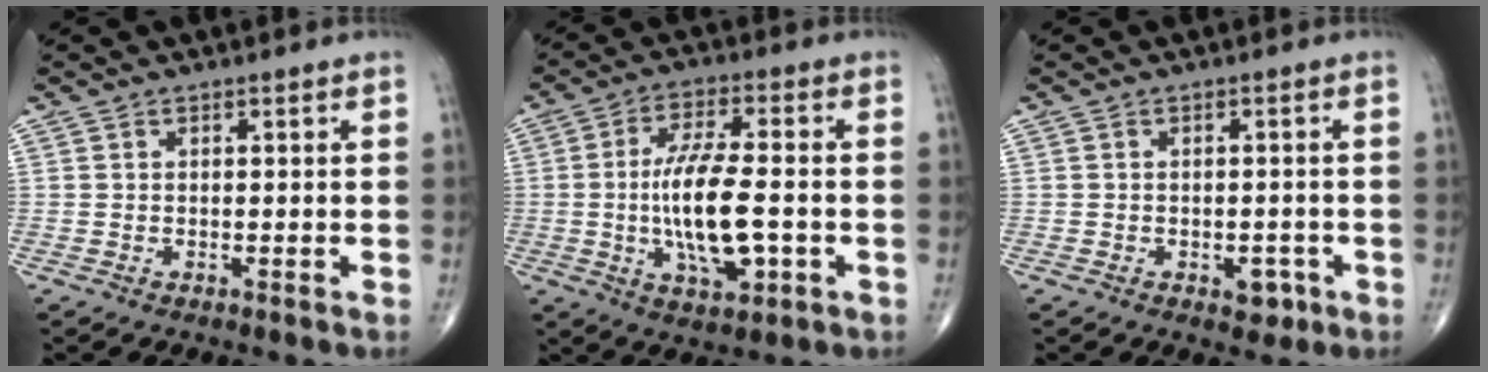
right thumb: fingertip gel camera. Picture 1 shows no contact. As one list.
[{"total": 13.3, "force": [-1.7, 4.7, 12.3], "torque": [-0.227, 0.004, -0.029]}, {"total": 3.2, "force": [-1.4, 2.0, 2.1], "torque": [-0.011, 0.005, -0.015]}]